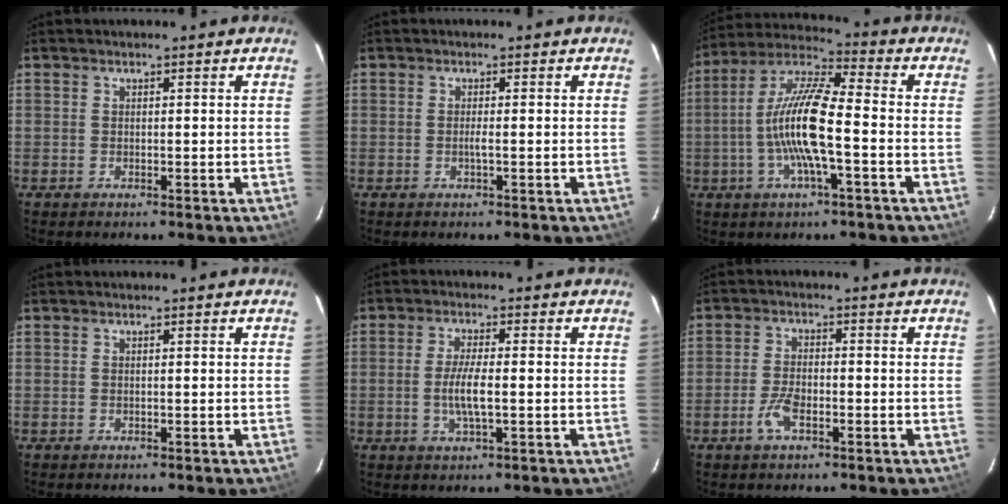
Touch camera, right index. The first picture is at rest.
{"total": 1.1, "force": [-0.3, -0.1, 1.0], "torque": [-0.018, 0.003, -0.005]}
{"total": 14.1, "force": [-3.1, 2.5, 13.5], "torque": [-0.266, 0.003, -0.065]}
{"total": 0.0}
{"total": 5.6, "force": [-0.9, 1.2, 5.4], "torque": [-0.106, -0.001, -0.016]}
{"total": 5.1, "force": [-2.4, 2.2, 3.8], "torque": [-0.086, 0.002, -0.046]}